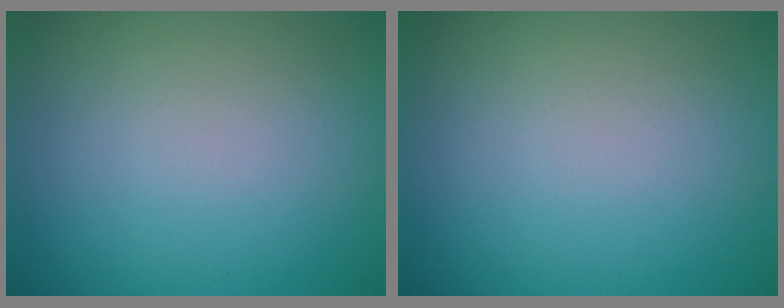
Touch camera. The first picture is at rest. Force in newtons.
{"total": 0.0}